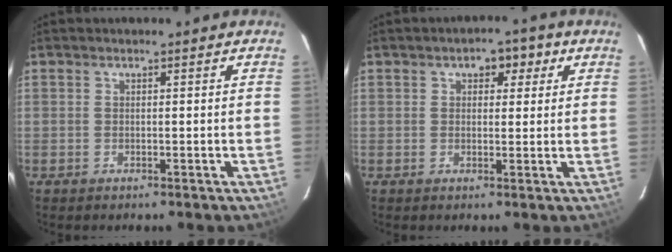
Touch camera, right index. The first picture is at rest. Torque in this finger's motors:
{"motor_torque": [0.01, 0.01, 0.05, 0.04]}